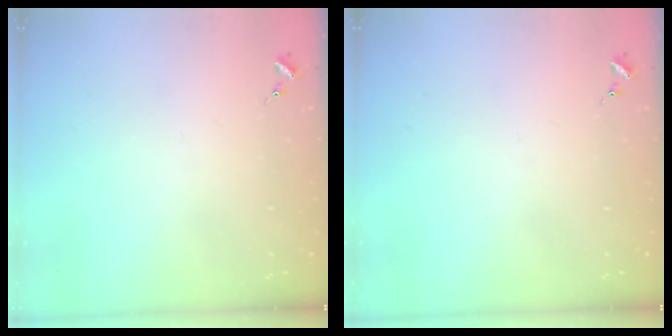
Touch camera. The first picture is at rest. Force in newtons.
{"total": 0.0}